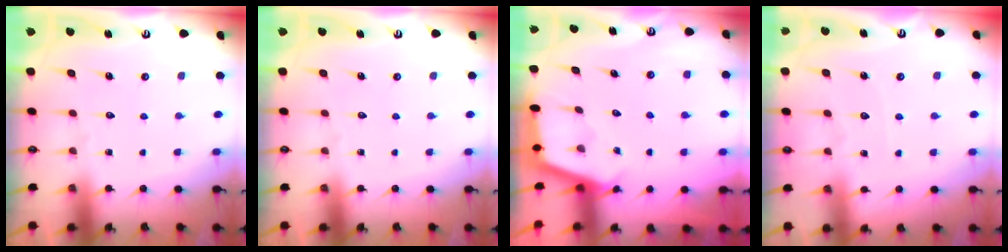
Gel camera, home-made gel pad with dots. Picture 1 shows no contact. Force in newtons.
{"total": 0.0}
{"total": 2.5, "press": 2.5, "slide": 0.1}
{"total": 2.7, "press": 2.7, "slide": 0.2}